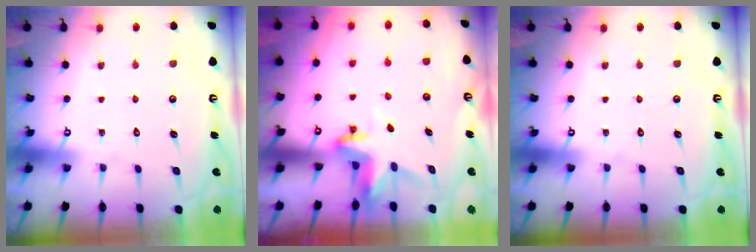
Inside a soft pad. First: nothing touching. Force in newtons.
{"total": 3.7, "press": 3.7, "slide": 0.3}
{"total": 0.0}